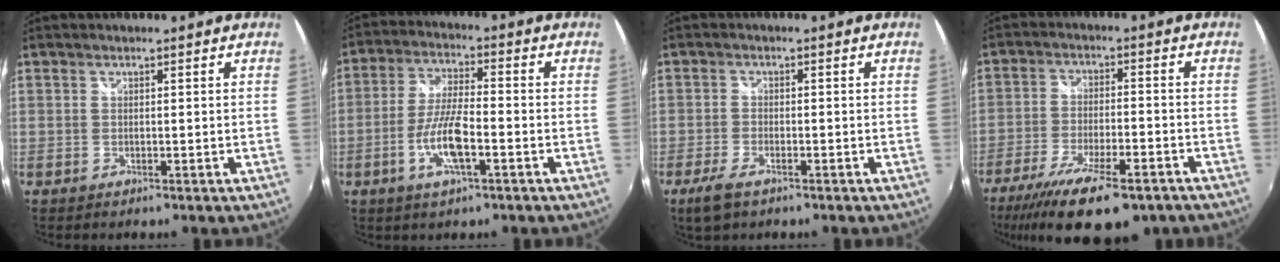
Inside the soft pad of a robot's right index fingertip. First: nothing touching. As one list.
[{"total": 8.8, "force": [-3.5, 2.0, 7.9], "torque": [-0.163, -0.001, -0.067]}, {"total": 4.8, "force": [-3.2, 1.9, 3.1], "torque": [-0.080, -0.009, -0.059]}, {"total": 18.2, "force": [-12.9, 5.4, 11.7], "torque": [-0.231, -0.055, -0.202]}]